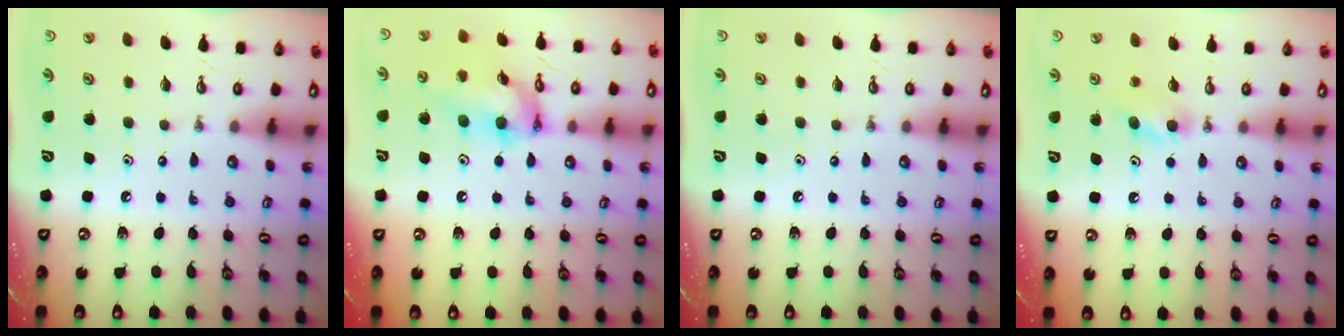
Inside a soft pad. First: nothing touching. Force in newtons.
{"total": 15.1, "press": 15.0, "slide": 1.5}
{"total": 0.0}
{"total": 4.0, "press": 3.9, "slide": 0.6}